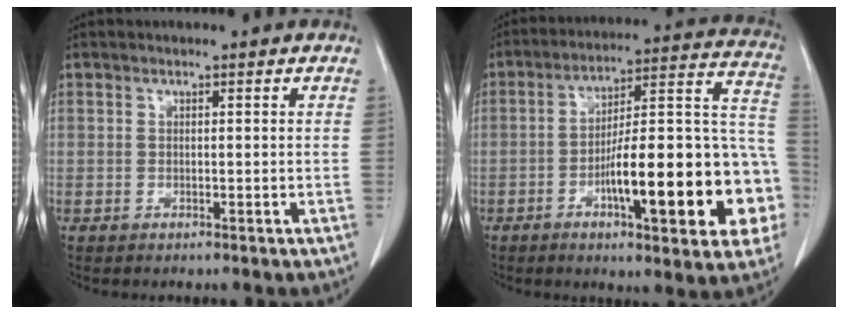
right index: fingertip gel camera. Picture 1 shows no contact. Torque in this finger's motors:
{"motor_torque": [1.33, -0.81, 0.63, 0.21]}